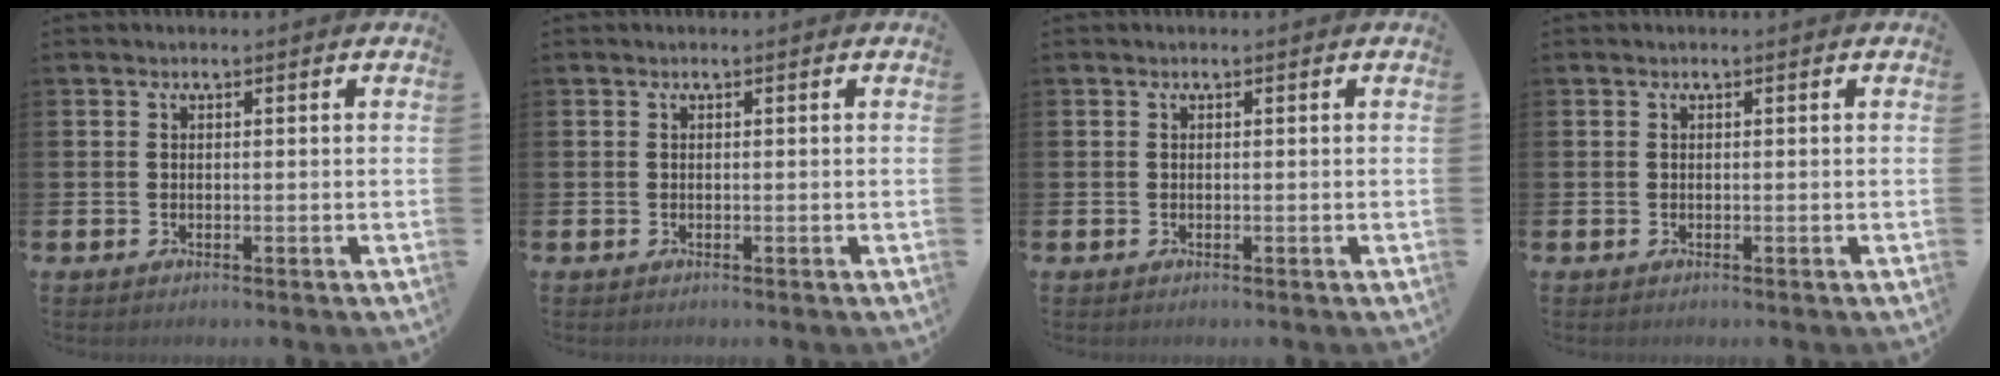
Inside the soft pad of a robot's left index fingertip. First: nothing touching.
{"total": 0.0}
{"total": 0.0}
{"total": 0.0}